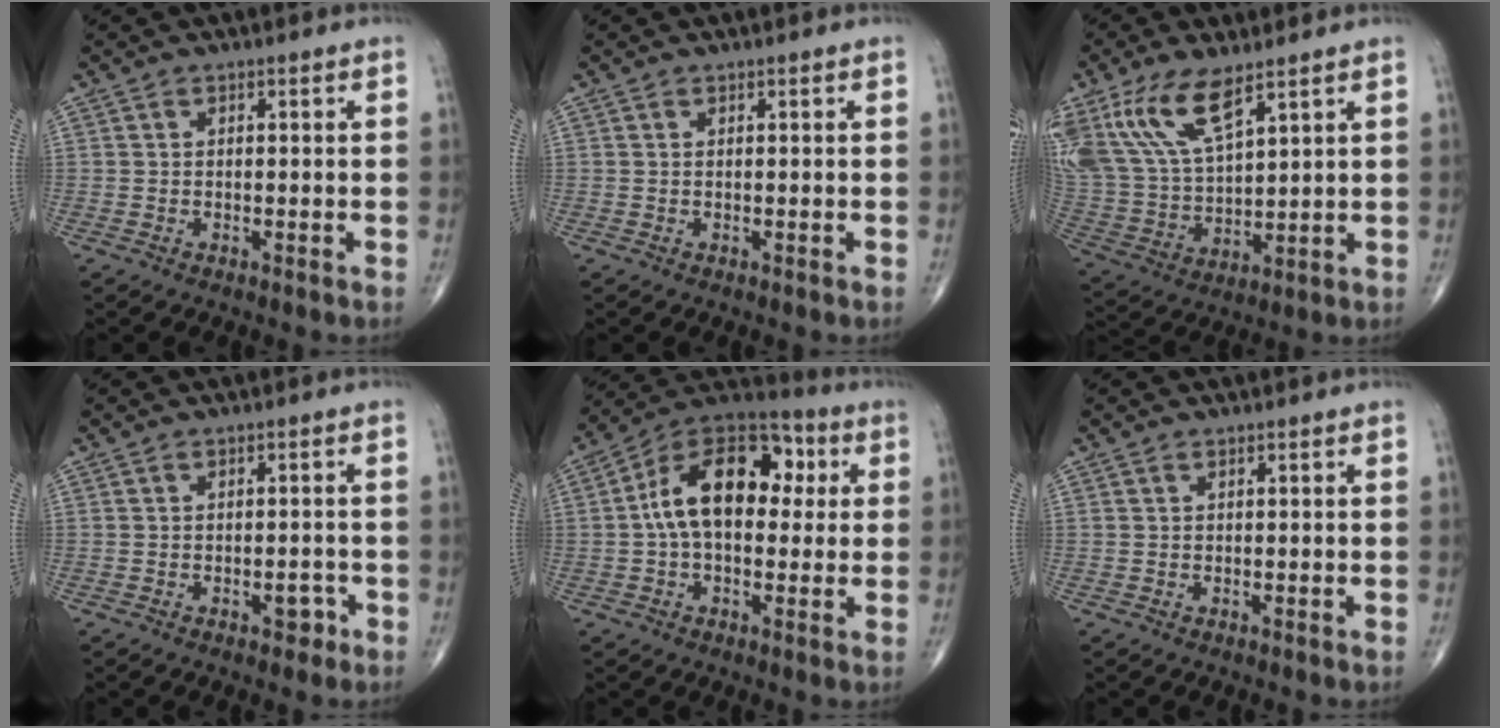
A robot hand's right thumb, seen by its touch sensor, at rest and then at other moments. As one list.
[{"total": 0.0}, {"total": 16.1, "force": [9.2, 6.8, 11.4], "torque": [-0.233, -0.029, 0.192]}, {"total": 2.5, "force": [-1.3, 1.3, 1.6], "torque": [-0.009, 0.008, -0.017]}, {"total": 17.2, "force": [2.2, 10.5, 13.4], "torque": [-0.190, 0.039, 0.023]}, {"total": 0.0}]